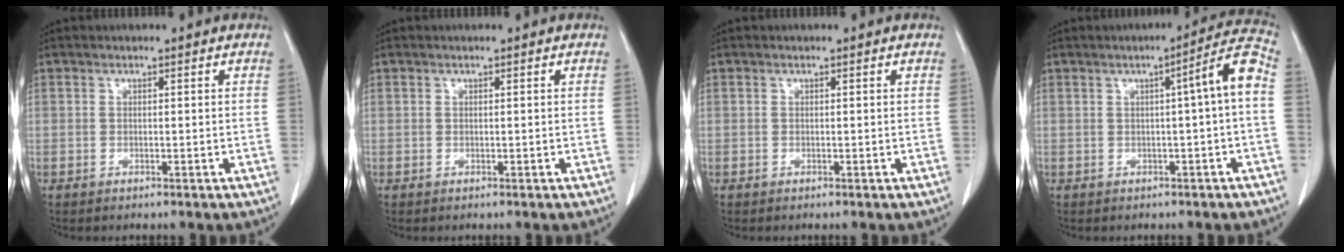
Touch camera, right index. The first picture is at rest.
{"total": 0.0}
{"total": 0.0}
{"total": 6.3, "force": [0.3, -0.6, 6.3], "torque": [-0.083, 0.012, 0.002]}